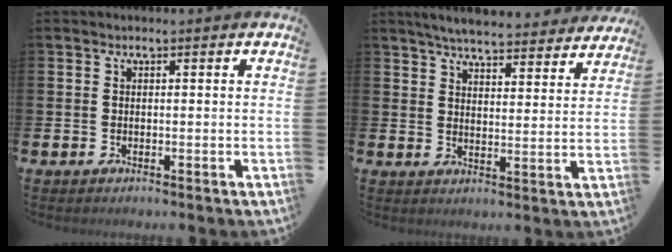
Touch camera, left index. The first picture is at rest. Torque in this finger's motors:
{"motor_torque": [0.05, -0.90, 0.93, 0.21]}